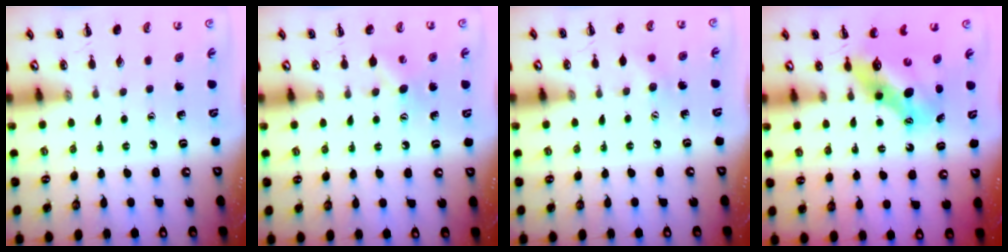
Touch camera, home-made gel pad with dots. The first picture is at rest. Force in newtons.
{"total": 6.7, "press": 6.4, "slide": 1.9}
{"total": 3.6, "press": 3.5, "slide": 0.6}
{"total": 7.7, "press": 7.5, "slide": 1.9}